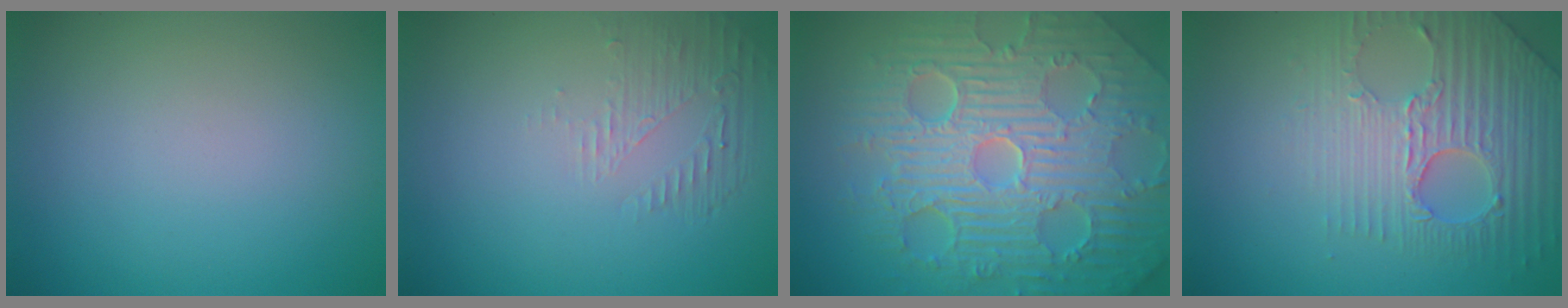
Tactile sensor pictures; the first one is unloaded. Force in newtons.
{"total": 1.6, "press": 0.4, "slide": 1.6}
{"total": 11.4, "press": 7.3, "slide": 8.8}
{"total": 4.2, "press": 4.1, "slide": 1.1}